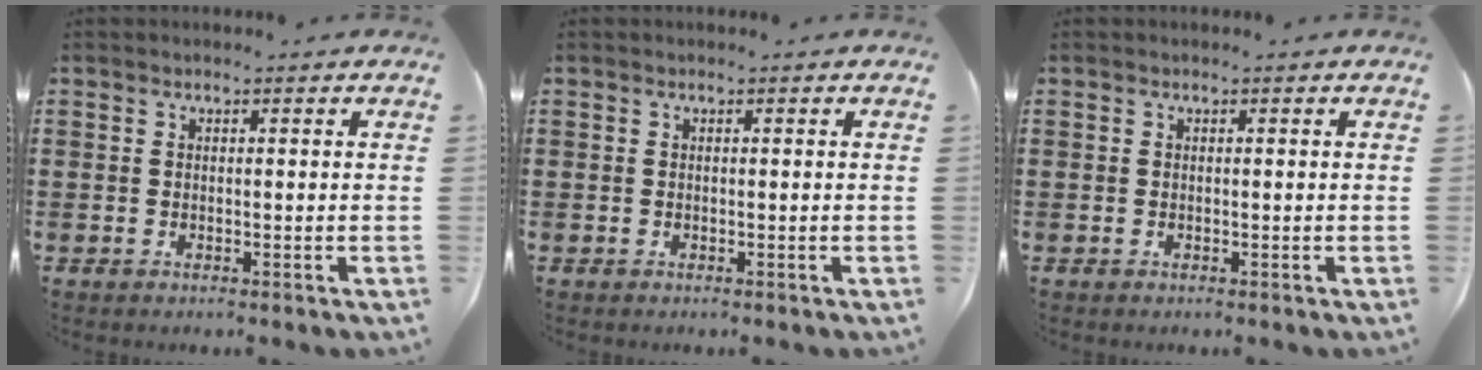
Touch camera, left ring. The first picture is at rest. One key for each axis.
{"total": 0.0}
{"total": 0.0}